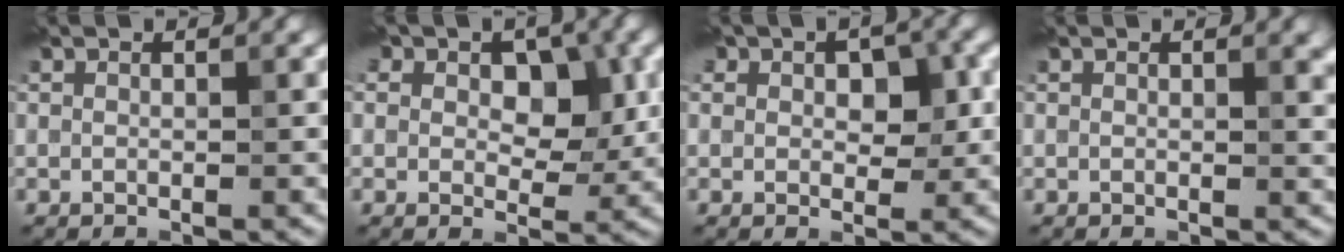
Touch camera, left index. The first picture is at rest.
{"total": 6.0, "force": [1.8, 4.2, 3.8], "torque": [-0.049, 0.003, 0.012]}
{"total": 4.0, "force": [0.9, 2.8, 2.6], "torque": [-0.034, -0.004, 0.012]}
{"total": 1.8, "force": [0.9, 0.7, 1.5], "torque": [-0.014, -0.001, 0.015]}